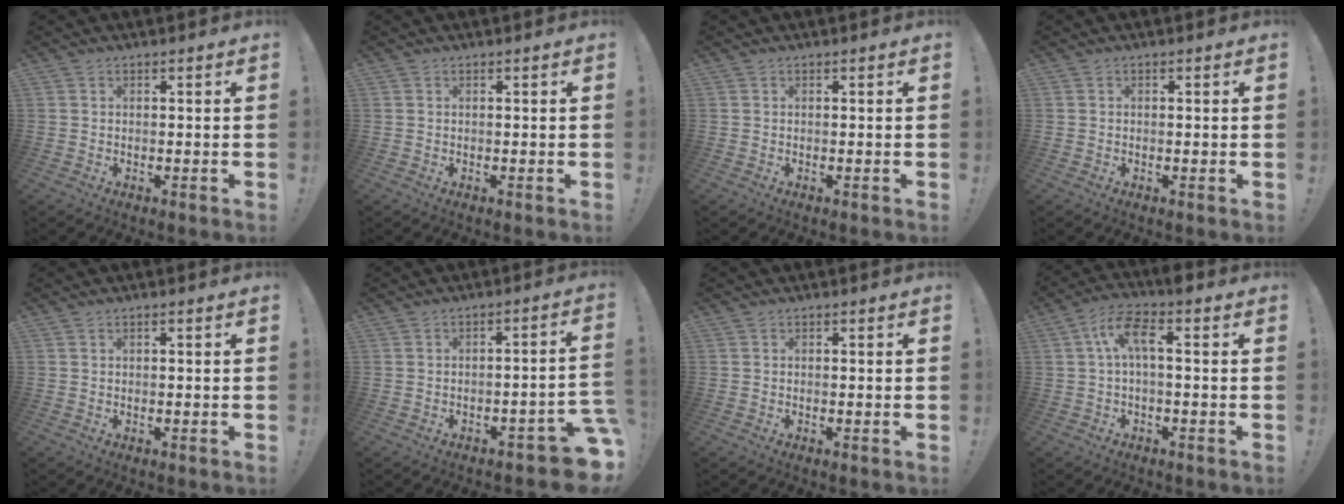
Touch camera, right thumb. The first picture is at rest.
{"total": 0.0}
{"total": 0.0}
{"total": 0.0}
{"total": 0.6, "force": [0.2, -0.1, 0.5], "torque": [-0.006, -0.002, 0.002]}
{"total": 6.8, "force": [-4.0, 1.9, 5.2], "torque": [-0.065, 0.017, -0.064]}
{"total": 0.0}
{"total": 8.6, "force": [1.5, 2.5, 8.1], "torque": [-0.159, 0.004, 0.030]}